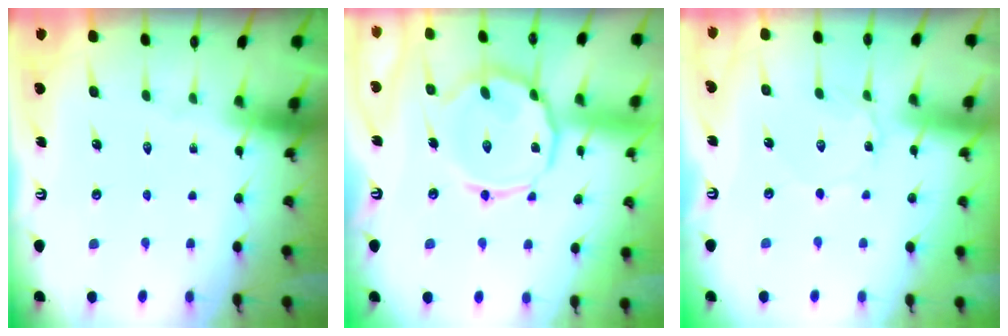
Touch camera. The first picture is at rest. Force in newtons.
{"total": 14.3, "press": 14.2, "slide": 1.0}
{"total": 1.1, "press": 1.1, "slide": 0.1}